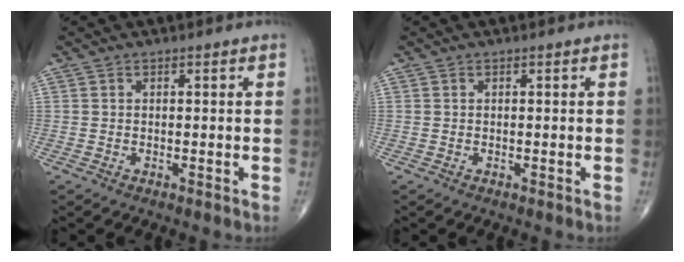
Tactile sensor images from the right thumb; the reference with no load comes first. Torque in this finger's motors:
{"motor_torque": [0.00, 0.00, -0.02, 0.01, 0.00]}